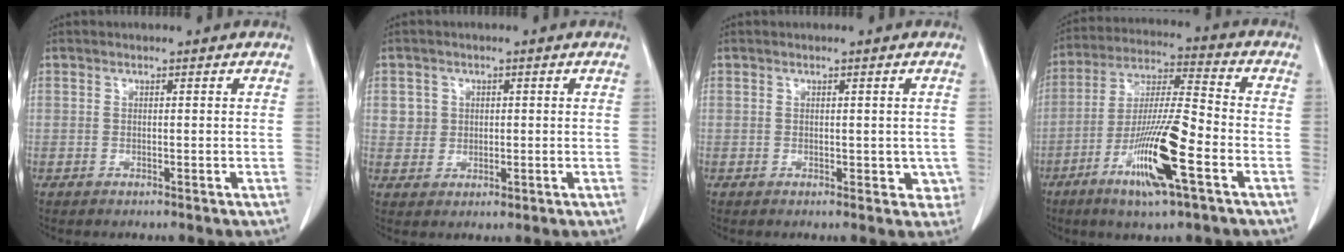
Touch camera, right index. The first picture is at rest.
{"total": 4.1, "force": [0.3, 3.9, 1.2], "torque": [-0.019, 0.007, 0.010]}
{"total": 2.8, "force": [-0.2, 2.1, 1.8], "torque": [-0.001, 0.004, 0.001]}
{"total": 14.6, "force": [-6.3, 0.9, 13.2], "torque": [-0.256, -0.017, -0.115]}